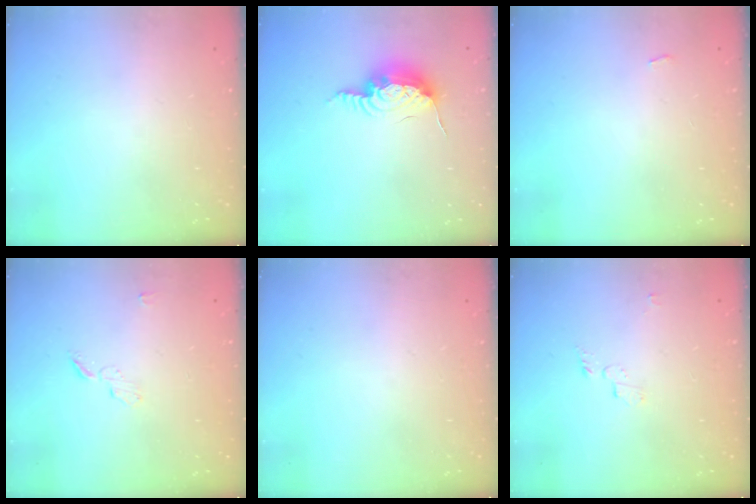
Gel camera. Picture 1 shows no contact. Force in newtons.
{"total": 11.9, "press": 11.9, "slide": 0.8}
{"total": 2.3, "press": 2.3, "slide": 0.3}
{"total": 3.7, "press": 3.7, "slide": 0.4}
{"total": 0.0}
{"total": 3.8, "press": 3.7, "slide": 0.4}